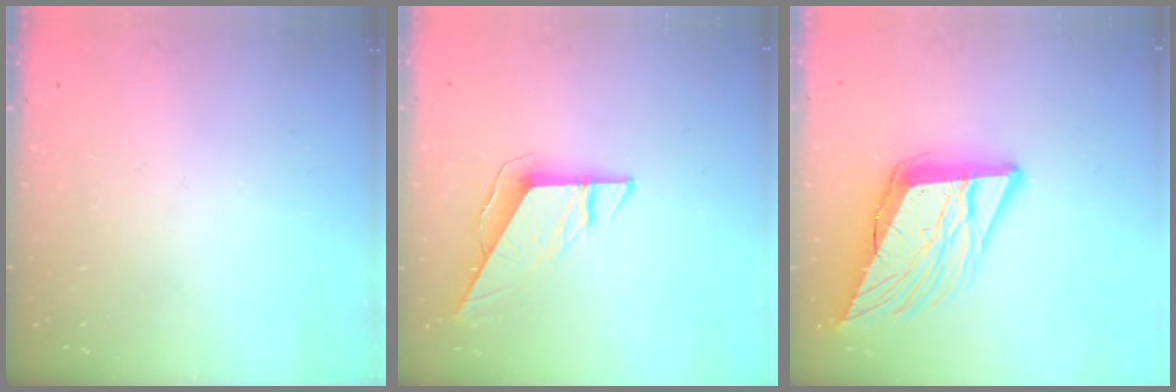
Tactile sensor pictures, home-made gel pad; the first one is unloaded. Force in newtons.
{"total": 8.1, "press": 8.1, "slide": 0.4}
{"total": 15.3, "press": 15.1, "slide": 2.7}